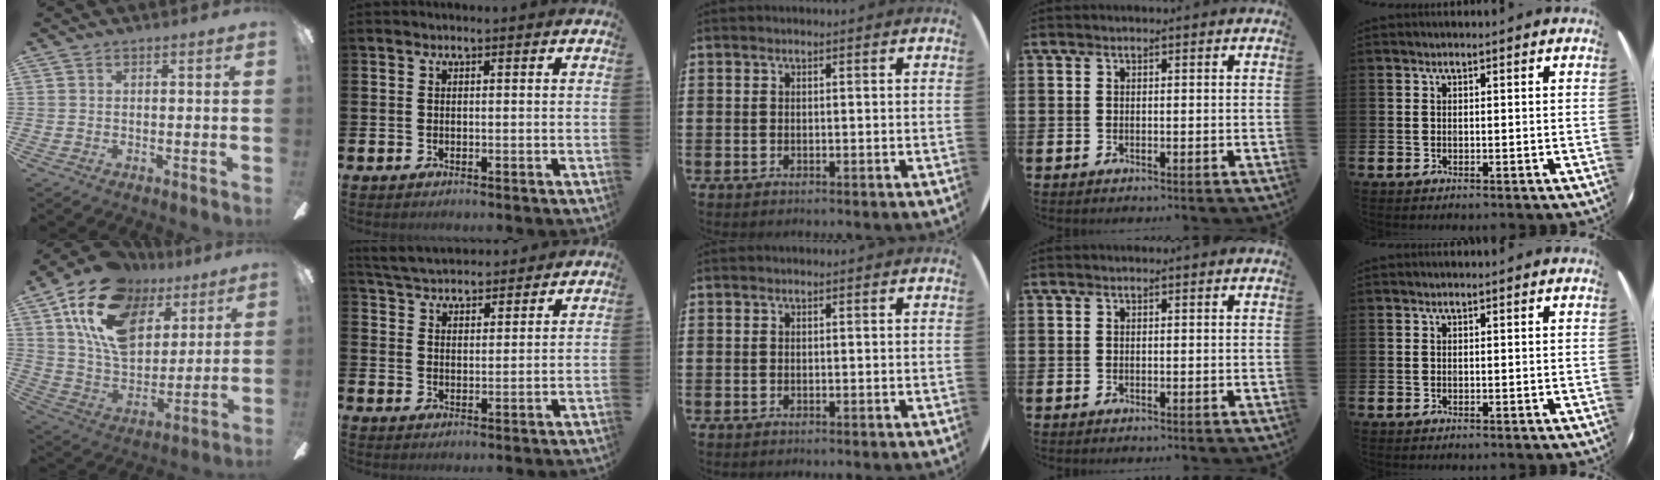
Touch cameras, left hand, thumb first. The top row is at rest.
{"thumb": {"total": 21.2, "force": [11.2, 13.1, 12.3], "torque": [-0.222, -0.043, 0.203]}, "index": {"total": 5.1, "force": [5.0, 1.0, 0.3], "torque": [-0.032, -0.025, 0.090]}}